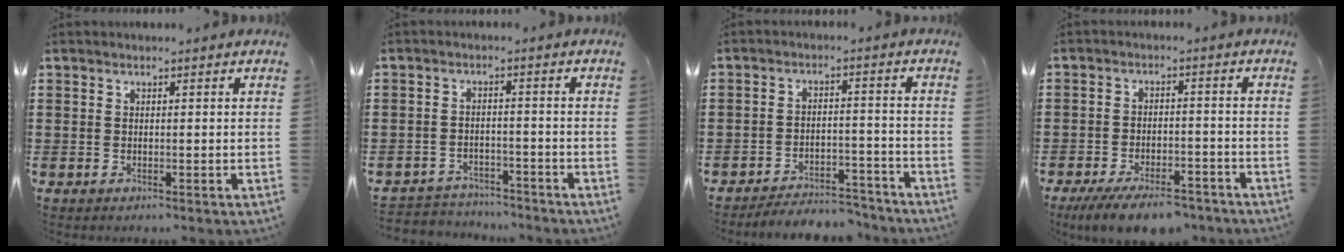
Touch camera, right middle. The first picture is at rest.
{"total": 3.2, "force": [-3.2, 0.7, -0.2], "torque": [-0.006, 0.001, -0.070]}
{"total": 4.6, "force": [-4.5, 0.6, 0.6], "torque": [-0.014, 0.007, -0.093]}
{"total": 6.3, "force": [-5.7, 1.3, 2.5], "torque": [-0.047, 0.002, -0.108]}